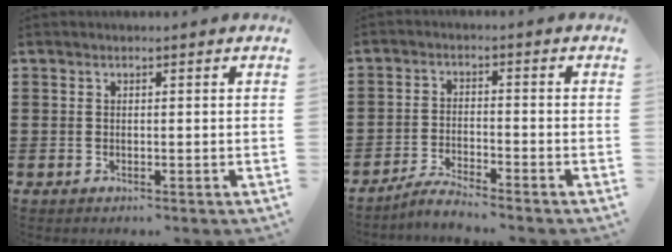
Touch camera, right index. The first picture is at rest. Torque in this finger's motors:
{"motor_torque": [0.96, 1.18, -0.05, -0.01]}